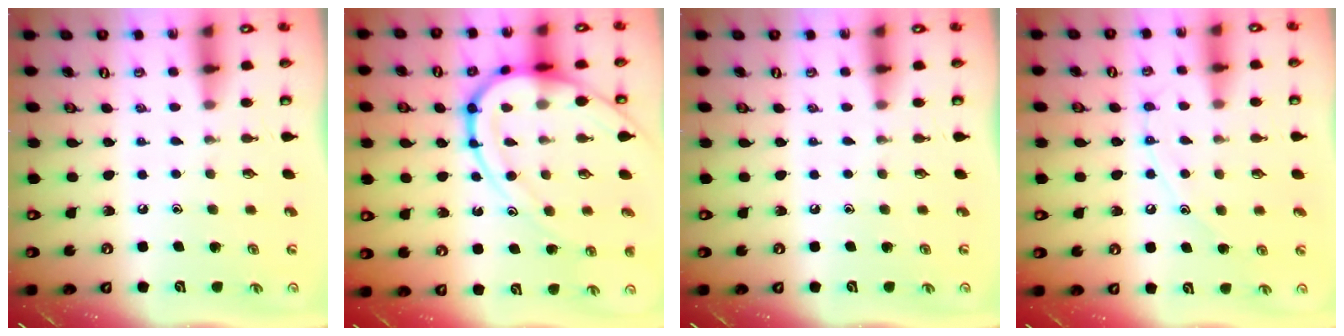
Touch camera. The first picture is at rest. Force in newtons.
{"total": 15.9, "press": 15.8, "slide": 1.6}
{"total": 0.0}
{"total": 8.8, "press": 8.7, "slide": 0.9}